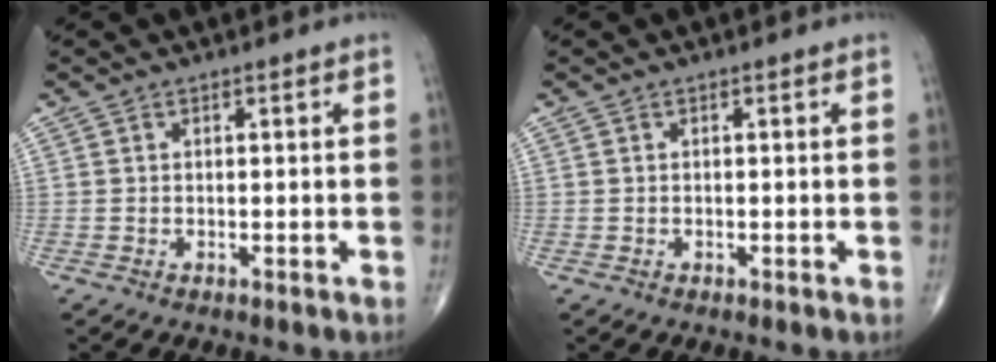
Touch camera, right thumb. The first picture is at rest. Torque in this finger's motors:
{"motor_torque": [0.71, -0.02, -0.09, -0.54, 0.09]}